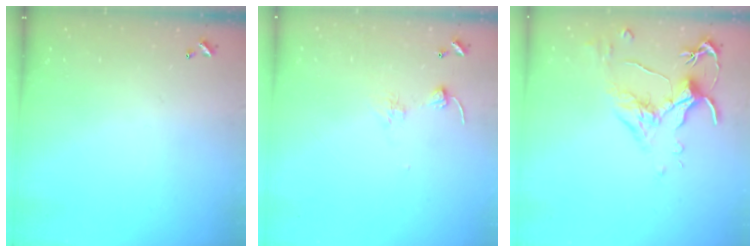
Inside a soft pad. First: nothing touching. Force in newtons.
{"total": 1.7, "press": 1.5, "slide": 0.7}
{"total": 1.6, "press": 1.4, "slide": 0.7}